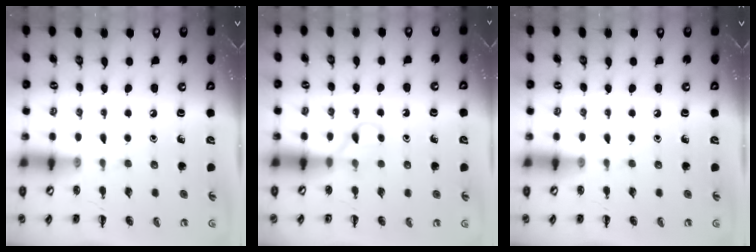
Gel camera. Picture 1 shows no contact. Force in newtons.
{"total": 2.9, "press": 2.7, "slide": 0.9}
{"total": 0.0}